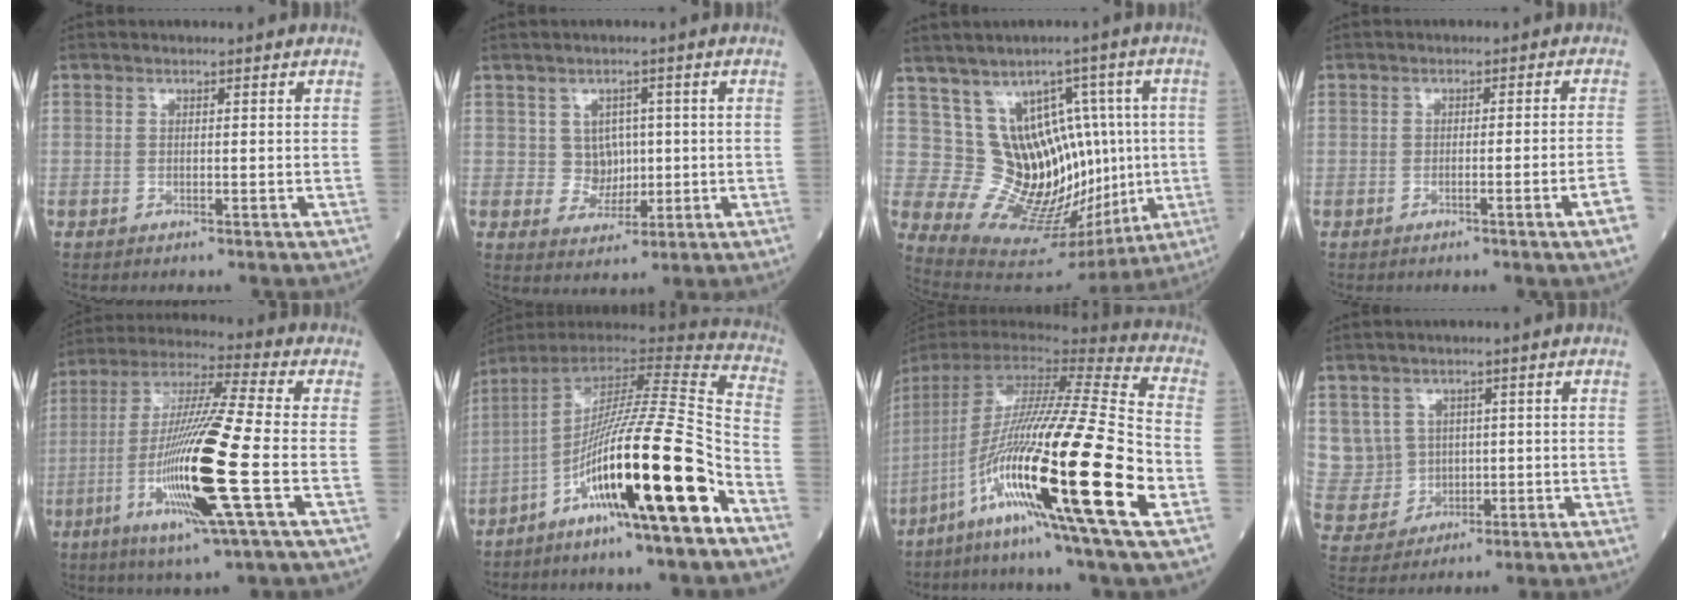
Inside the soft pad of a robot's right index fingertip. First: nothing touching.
{"total": 3.8, "force": [0.4, 3.6, 1.3], "torque": [-0.016, 0.006, 0.010]}
{"total": 14.5, "force": [2.1, 9.4, 10.8], "torque": [-0.154, 0.037, 0.069]}
{"total": 4.6, "force": [-2.4, -1.1, 3.8], "torque": [-0.055, 0.004, -0.034]}
{"total": 17.9, "force": [-5.0, -0.5, 17.2], "torque": [-0.355, -0.022, -0.101]}
{"total": 21.6, "force": [-10.0, 0.1, 19.2], "torque": [-0.316, -0.022, -0.179]}
{"total": 30.4, "force": [-9.6, 0.7, 28.8], "torque": [-0.522, -0.061, -0.186]}
{"total": 8.1, "force": [1.8, 7.9, 0.9], "torque": [-0.046, 0.034, 0.055]}